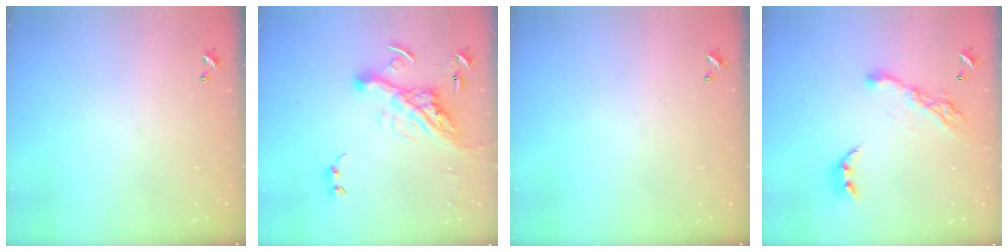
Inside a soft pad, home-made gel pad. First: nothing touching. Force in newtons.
{"total": 12.6, "press": 12.4, "slide": 2.4}
{"total": 0.0}
{"total": 13.1, "press": 13.0, "slide": 1.3}